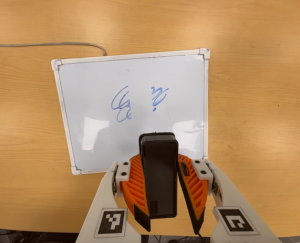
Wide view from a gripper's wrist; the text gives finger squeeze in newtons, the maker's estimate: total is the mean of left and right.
{"total": 9.6, "left": 9.0, "right": 10.2}